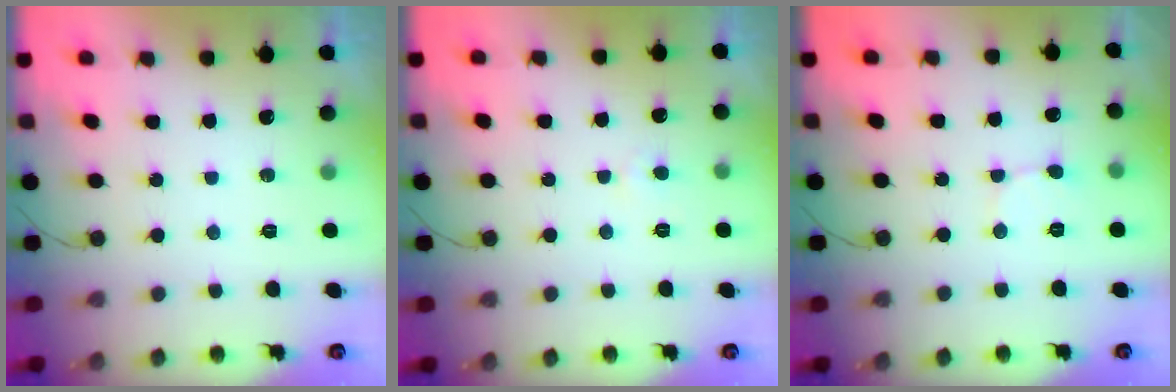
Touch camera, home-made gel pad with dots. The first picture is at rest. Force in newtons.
{"total": 3.0, "press": 3.0, "slide": 0.2}
{"total": 0.9, "press": 0.9, "slide": 0.1}